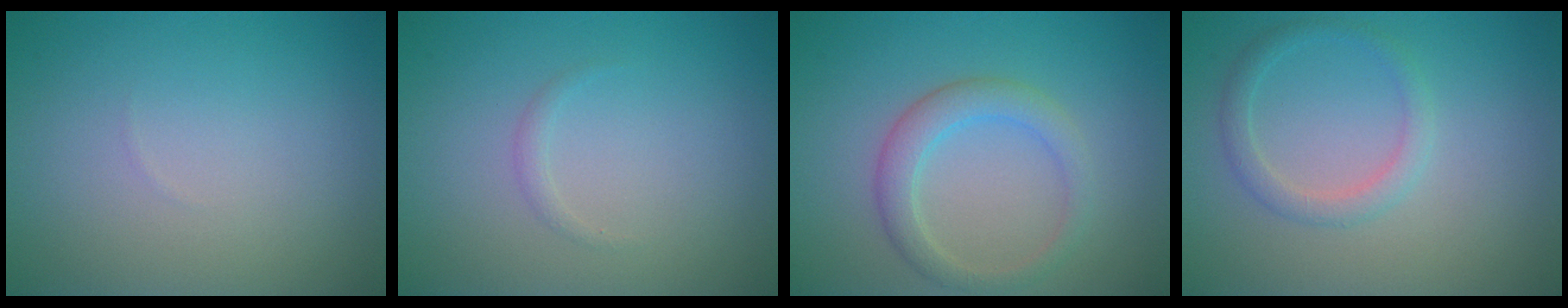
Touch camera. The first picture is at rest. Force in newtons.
{"total": 0.6, "press": 0.6, "slide": 0.0}
{"total": 2.9, "press": 2.9, "slide": 0.2}
{"total": 1.9, "press": 1.9, "slide": 0.2}